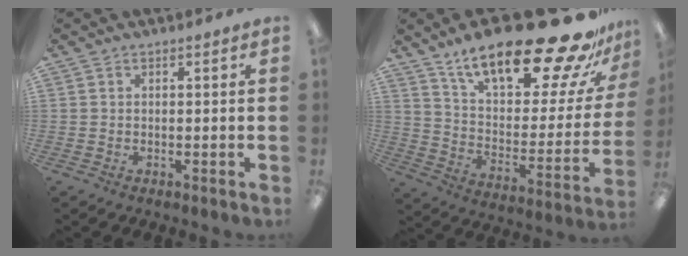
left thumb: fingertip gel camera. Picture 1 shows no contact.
{"total": 28.6, "force": [20.3, 8.9, 18.0], "torque": [-0.264, -0.138, 0.333]}